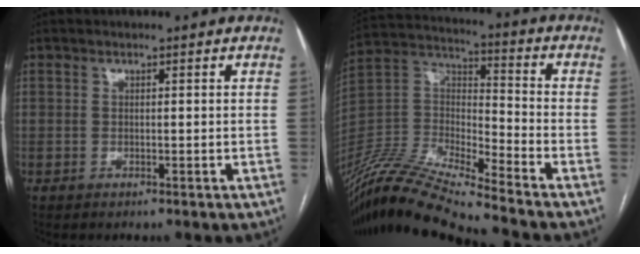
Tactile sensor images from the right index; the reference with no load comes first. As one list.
[{"total": 18.7, "force": [-17.0, -0.3, 7.8], "torque": [-0.164, 0.007, -0.323]}]